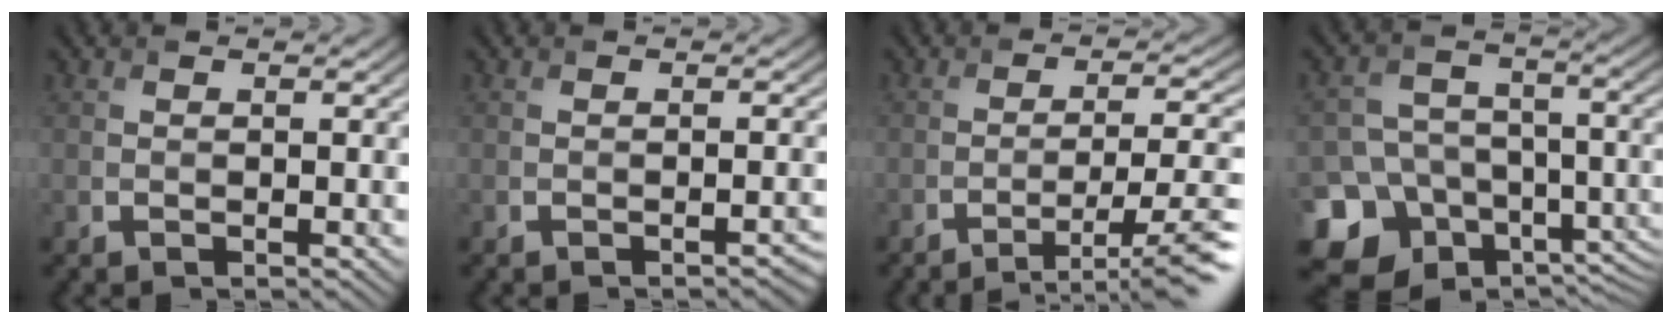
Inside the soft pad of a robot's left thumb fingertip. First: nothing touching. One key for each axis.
{"total": 1.2, "fx": -0.9, "fy": 0.2, "fz": 0.8, "tx": -0.009, "ty": 0.002, "tz": -0.013}
{"total": 7.9, "fx": -4.5, "fy": 1.7, "fz": 6.3, "tx": -0.095, "ty": -0.001, "tz": -0.064}
{"total": 14.1, "fx": -7.5, "fy": 10.5, "fz": 5.6, "tx": -0.157, "ty": -0.029, "tz": -0.114}